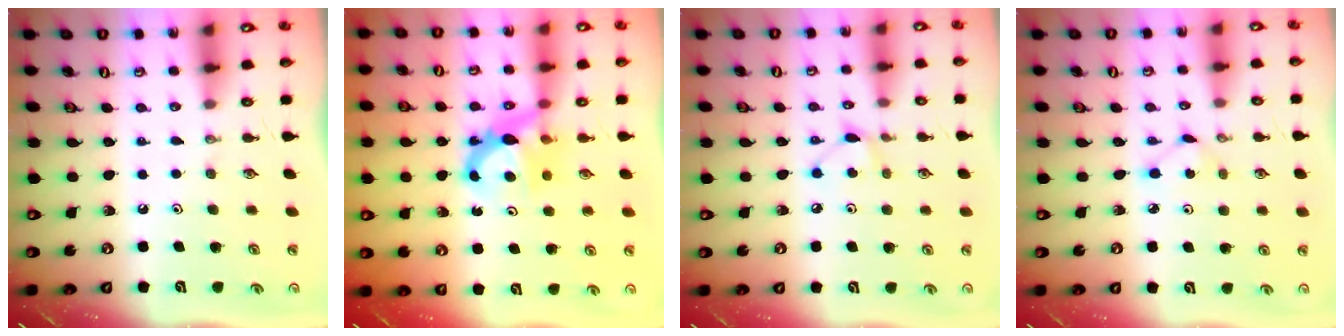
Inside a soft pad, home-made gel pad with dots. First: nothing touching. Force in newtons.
{"total": 7.1, "press": 7.1, "slide": 0.2}
{"total": 5.7, "press": 5.7, "slide": 0.8}
{"total": 2.8, "press": 2.7, "slide": 0.3}